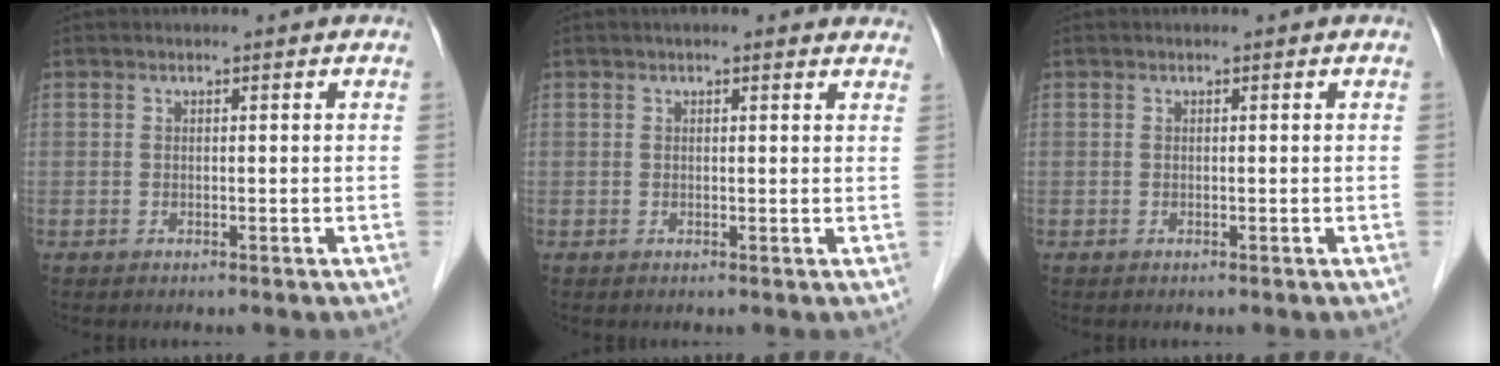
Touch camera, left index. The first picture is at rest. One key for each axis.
{"total": 4.8, "fx": 4.1, "fy": 1.1, "fz": 2.3, "tx": -0.020, "ty": 0.019, "tz": 0.035}
{"total": 0.0}